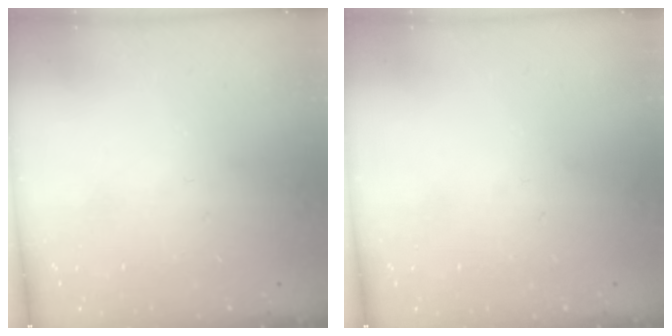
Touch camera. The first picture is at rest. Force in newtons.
{"total": 0.0}